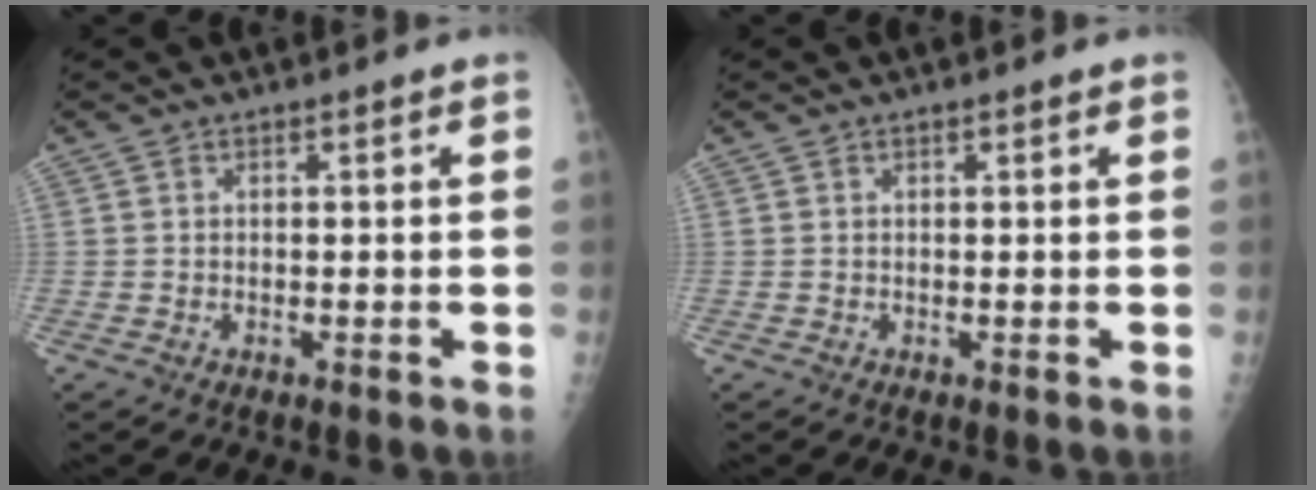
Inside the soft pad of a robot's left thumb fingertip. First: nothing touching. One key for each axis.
{"total": 0.7, "fx": 0.4, "fy": 0.2, "fz": 0.5, "tx": -0.007, "ty": 0.000, "tz": 0.005}